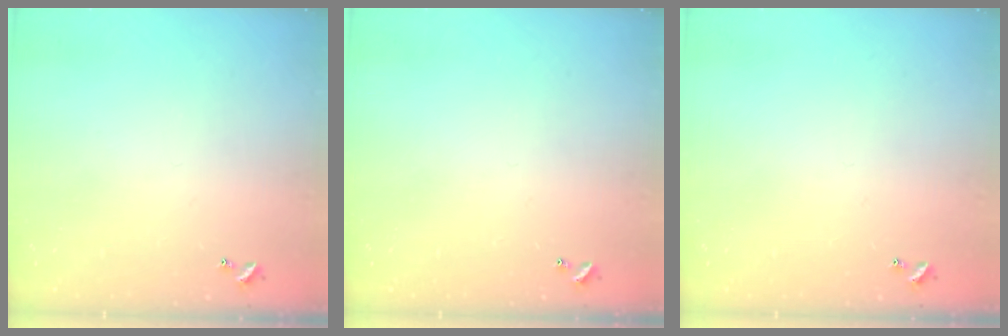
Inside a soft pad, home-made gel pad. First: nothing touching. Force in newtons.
{"total": 0.0}
{"total": 0.0}